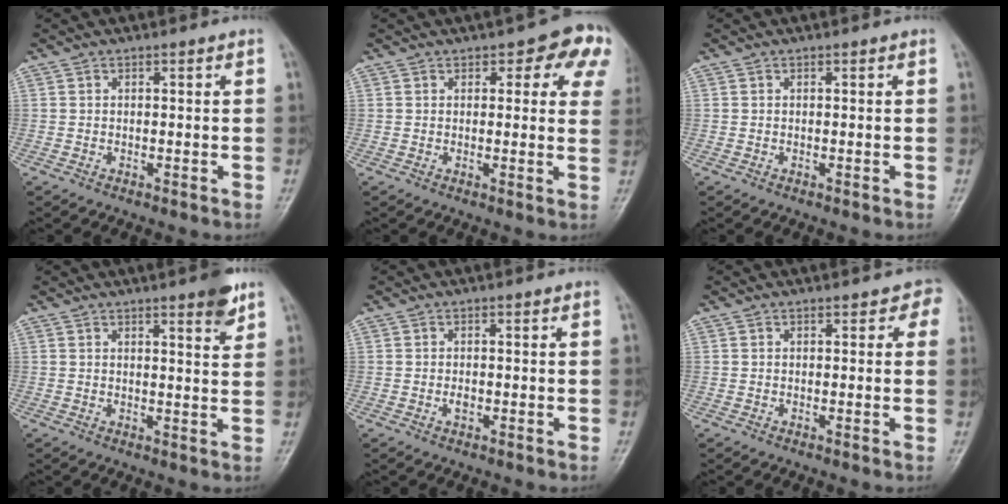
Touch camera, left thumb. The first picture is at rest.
{"total": 8.7, "force": [4.1, 4.6, 6.1], "torque": [-0.011, -0.008, 0.037]}
{"total": 0.0}
{"total": 4.8, "force": [3.2, 1.0, 3.5], "torque": [-0.032, -0.019, 0.039]}
{"total": 1.1, "force": [-0.4, 0.7, 0.7], "torque": [-0.005, 0.000, -0.006]}
{"total": 2.4, "force": [1.3, 1.8, 1.0], "torque": [0.025, -0.003, 0.003]}